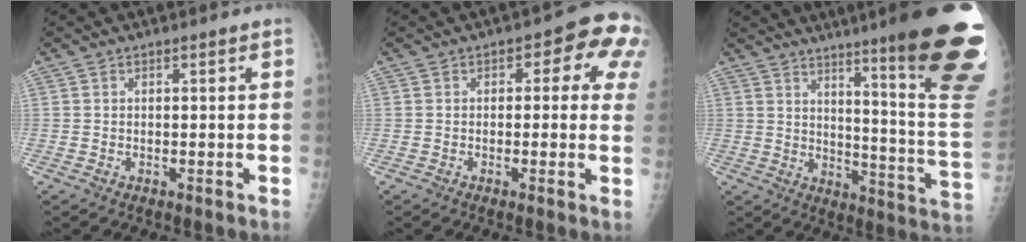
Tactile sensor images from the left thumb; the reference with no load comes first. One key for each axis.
{"total": 9.1, "fx": 2.6, "fy": 4.7, "fz": 7.3, "tx": -0.034, "ty": 0.012, "tz": 0.017}
{"total": 26.6, "fx": 16.6, "fy": 2.2, "fz": 20.6, "tx": -0.208, "ty": -0.100, "tz": 0.226}